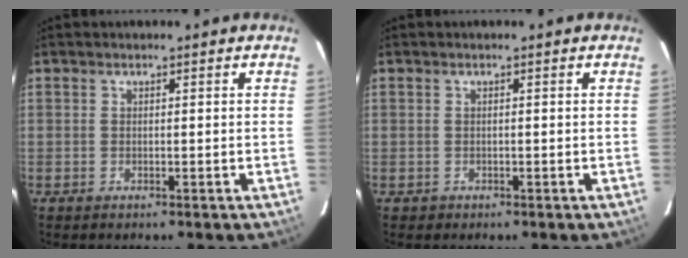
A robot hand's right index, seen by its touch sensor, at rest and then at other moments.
{"total": 2.0, "force": [-1.8, 0.9, -0.3], "torque": [0.002, 0.005, -0.032]}